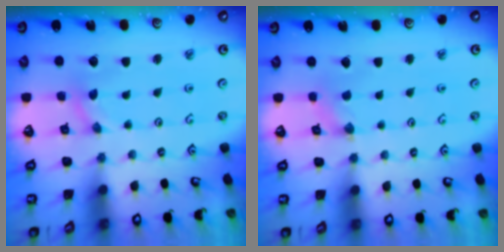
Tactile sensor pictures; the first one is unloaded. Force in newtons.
{"total": 0.9, "press": 0.9, "slide": 0.2}